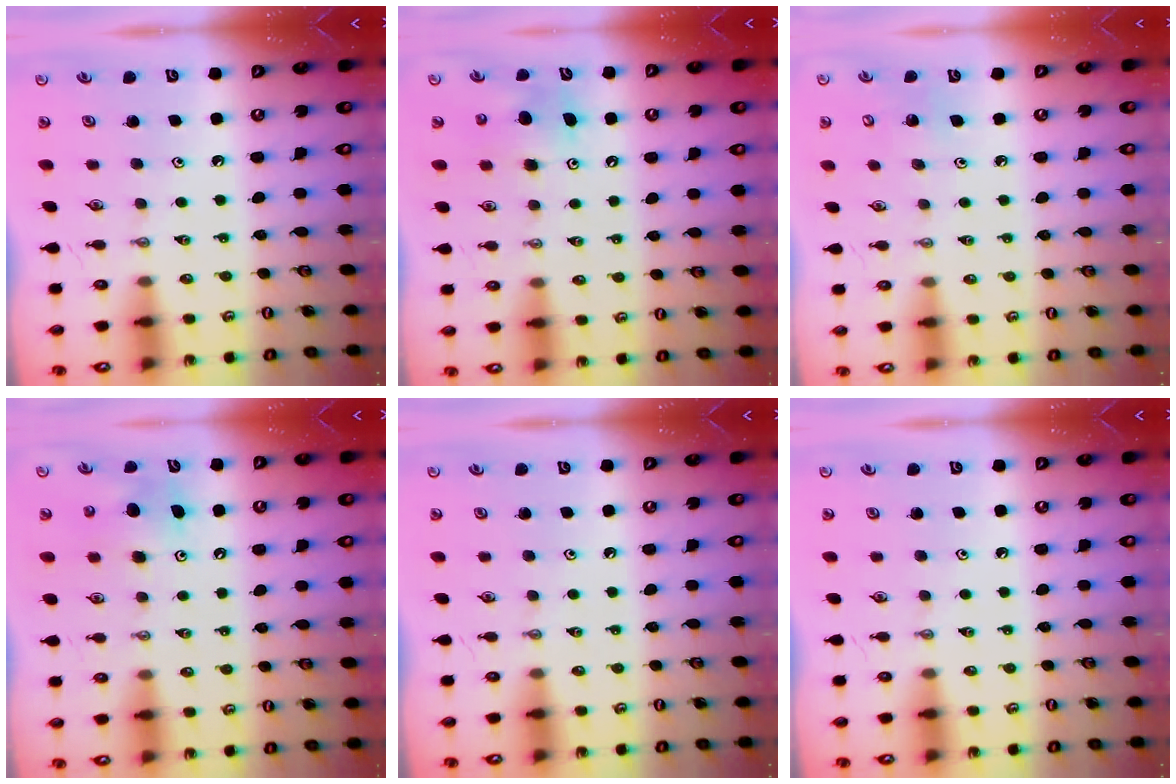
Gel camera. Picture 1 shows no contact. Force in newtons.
{"total": 7.5, "press": 7.5, "slide": 0.5}
{"total": 6.1, "press": 6.0, "slide": 0.4}
{"total": 7.5, "press": 7.5, "slide": 0.5}
{"total": 0.0}
{"total": 0.0}